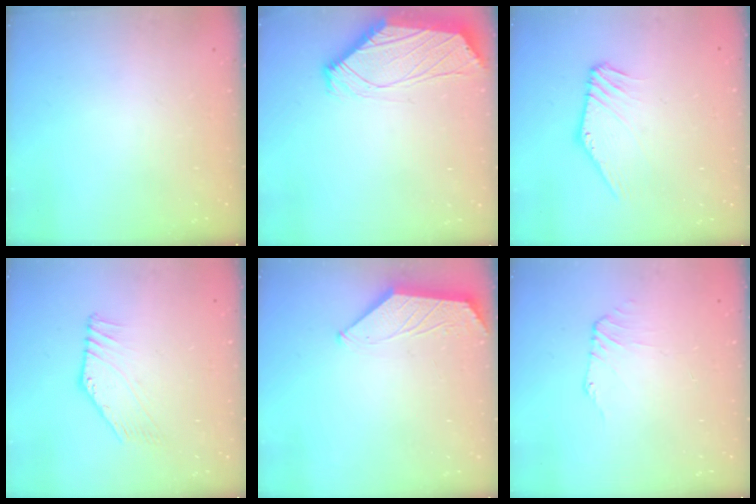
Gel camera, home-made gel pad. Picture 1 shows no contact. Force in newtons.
{"total": 1.0, "press": 0.8, "slide": 0.5}
{"total": 3.6, "press": 3.6, "slide": 0.2}
{"total": 2.8, "press": 2.8, "slide": 0.0}
{"total": 1.0, "press": 1.0, "slide": 0.2}
{"total": 0.9, "press": 0.8, "slide": 0.4}